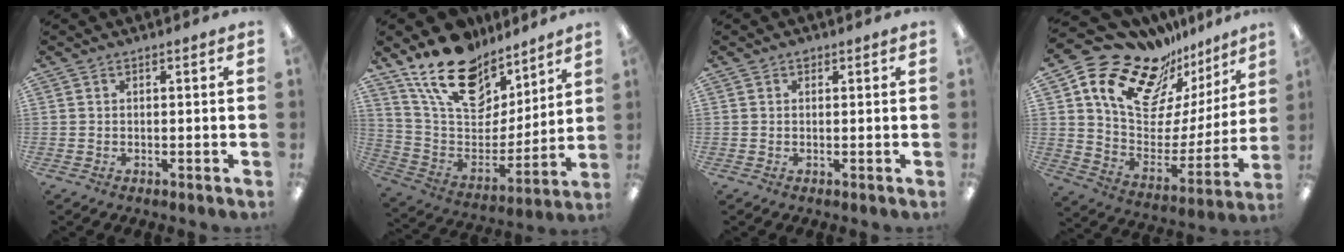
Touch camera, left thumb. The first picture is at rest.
{"total": 20.1, "force": [14.8, 10.4, 8.7], "torque": [-0.169, -0.092, 0.272]}
{"total": 0.9, "force": [0.5, 0.6, 0.4], "torque": [-0.002, -0.001, 0.006]}
{"total": 19.0, "force": [13.6, 10.8, 7.8], "torque": [-0.140, -0.105, 0.239]}